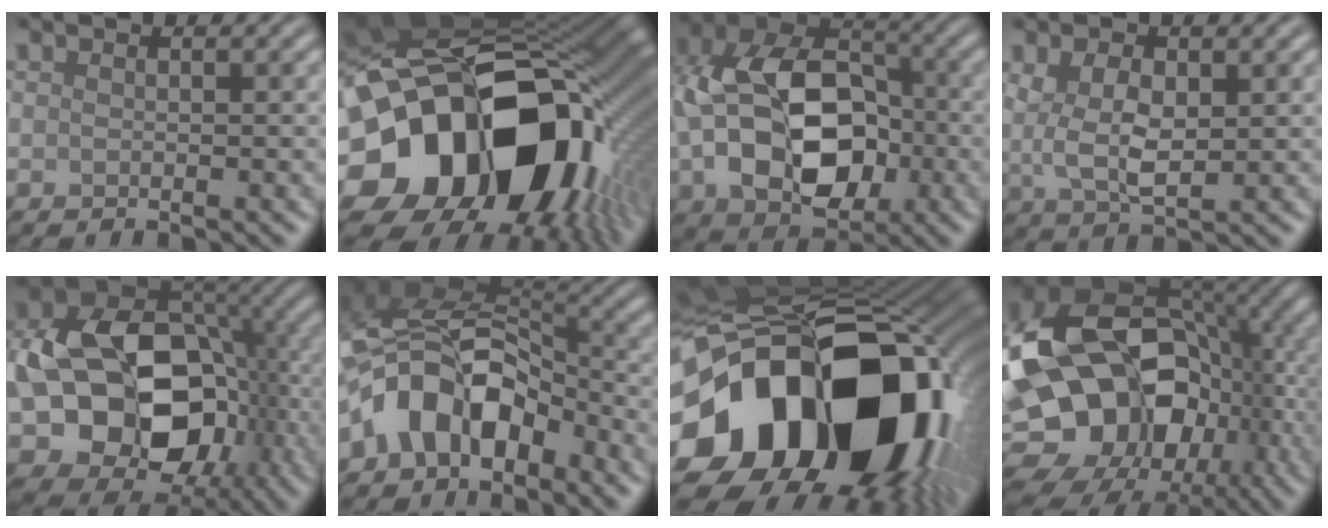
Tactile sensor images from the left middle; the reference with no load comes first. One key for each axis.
{"total": 21.6, "fx": -4.6, "fy": 15.4, "fz": 14.5, "tx": -0.304, "ty": -0.056, "tz": -0.050}
{"total": 12.6, "fx": -0.7, "fy": 9.0, "fz": 8.7, "tx": -0.166, "ty": -0.005, "tz": -0.005}
{"total": 4.2, "fx": 0.7, "fy": 2.2, "fz": 3.5, "tx": -0.077, "ty": 0.001, "tz": 0.020}
{"total": 16.8, "fx": -3.2, "fy": 12.8, "fz": 10.5, "tx": -0.176, "ty": -0.011, "tz": -0.030}
{"total": 8.8, "fx": -3.7, "fy": 5.6, "fz": 5.7, "tx": -0.087, "ty": 0.014, "tz": -0.076}
{"total": 21.6, "fx": -5.1, "fy": 14.5, "fz": 15.2, "tx": -0.286, "ty": -0.054, "tz": -0.058}
{"total": 19.2, "fx": -3.6, "fy": 14.6, "fz": 11.9, "tx": -0.234, "ty": 0.000, "tz": -0.050}